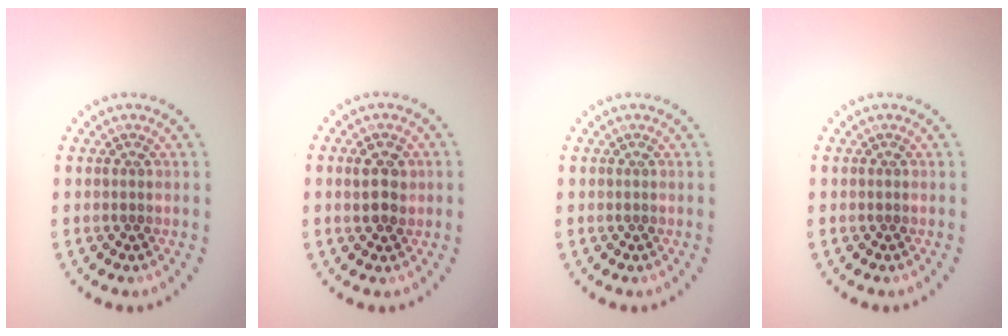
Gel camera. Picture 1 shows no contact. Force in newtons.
{"total": 2.4, "press": 2.4, "slide": 0.5}
{"total": 0.0}
{"total": 0.0}